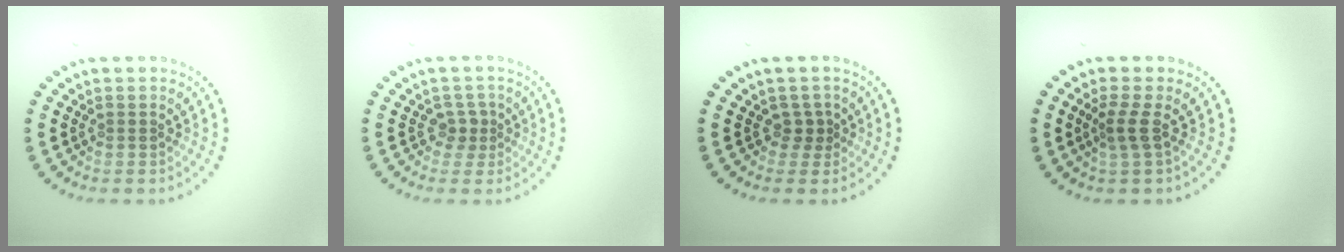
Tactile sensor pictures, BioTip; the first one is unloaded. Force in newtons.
{"total": 1.5, "press": 1.1, "slide": 1.0}
{"total": 1.1, "press": 0.8, "slide": 0.7}
{"total": 1.9, "press": 1.2, "slide": 1.5}